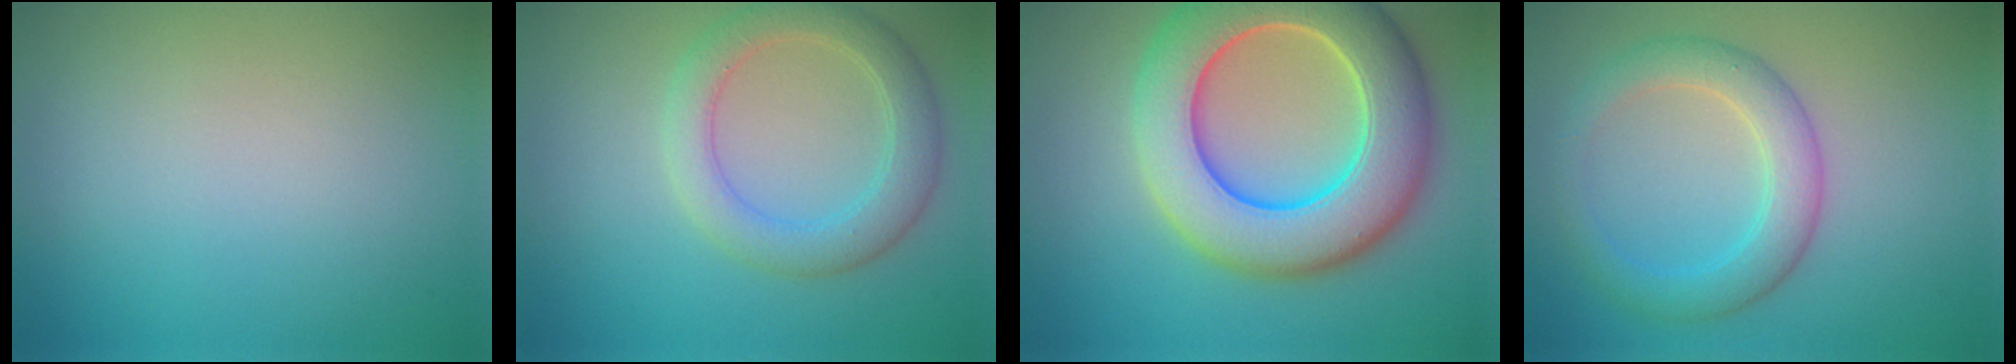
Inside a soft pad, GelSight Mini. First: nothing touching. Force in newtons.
{"total": 4.1, "press": 4.0, "slide": 0.2}
{"total": 10.7, "press": 10.7, "slide": 0.8}
{"total": 4.0, "press": 4.0, "slide": 0.1}